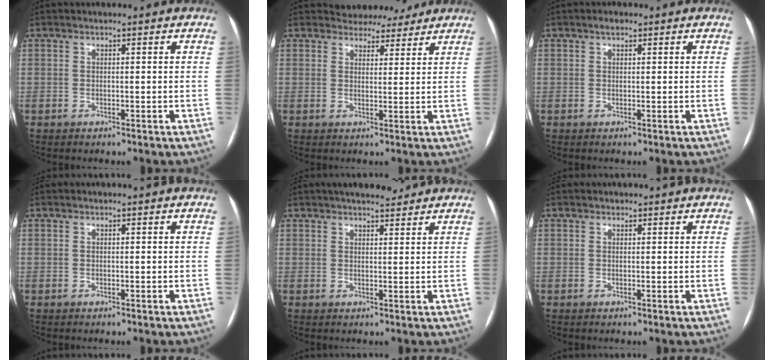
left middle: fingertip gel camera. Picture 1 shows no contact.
{"total": 5.6, "force": [5.1, 2.2, 0.3], "torque": [0.000, 0.005, 0.062]}
{"total": 1.1, "force": [0.7, 0.5, 0.6], "torque": [-0.012, 0.007, 0.010]}
{"total": 0.0}
{"total": 5.6, "force": [4.8, 2.2, 1.7], "torque": [-0.013, 0.009, 0.065]}
{"total": 0.6, "force": [0.4, 0.4, 0.0], "torque": [-0.004, 0.002, 0.004]}